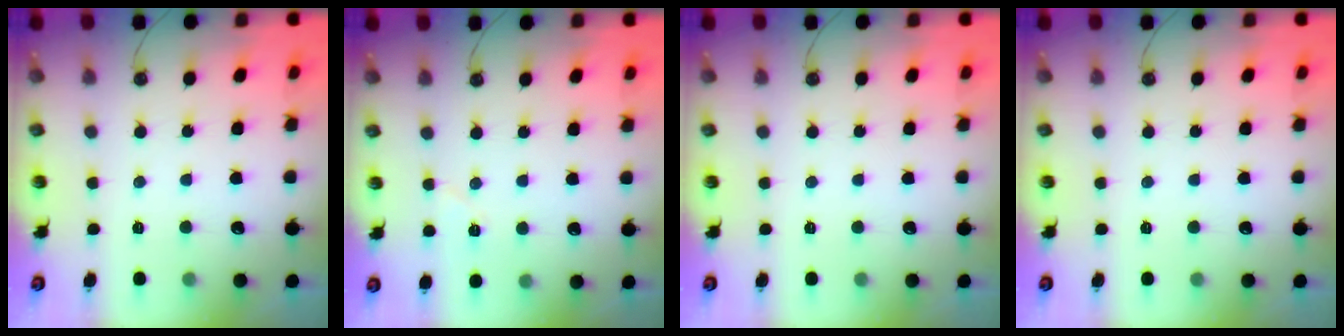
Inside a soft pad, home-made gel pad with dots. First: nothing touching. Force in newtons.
{"total": 5.0, "press": 4.4, "slide": 2.3}
{"total": 0.0}
{"total": 0.0}